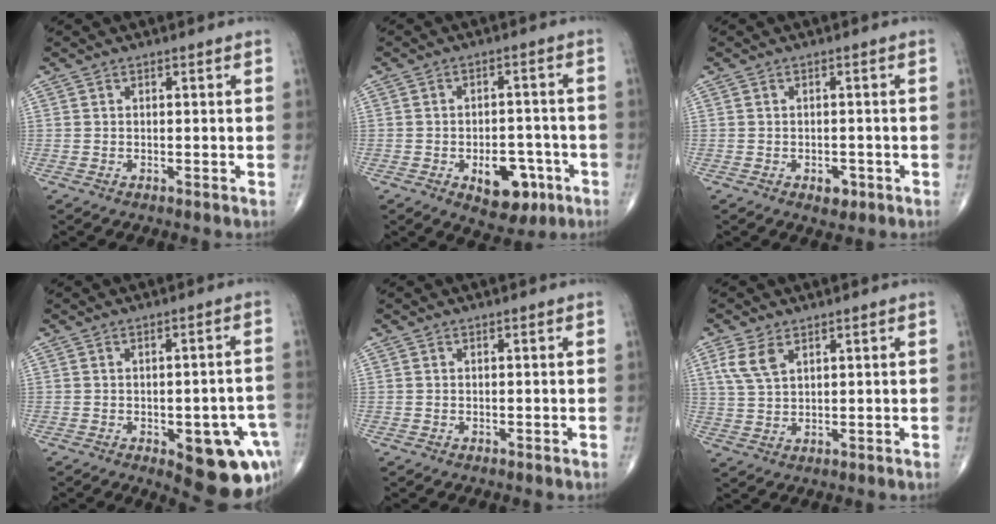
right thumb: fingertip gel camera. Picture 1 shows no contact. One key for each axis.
{"total": 9.8, "fx": -4.0, "fy": 5.8, "fz": 6.8, "tx": -0.063, "ty": 0.025, "tz": -0.047}
{"total": 2.5, "fx": -1.1, "fy": 1.6, "fz": 1.6, "tx": -0.012, "ty": 0.002, "tz": -0.012}
{"total": 15.3, "fx": -5.9, "fy": 6.7, "fz": 12.4, "tx": -0.098, "ty": 0.023, "tz": -0.055}
{"total": 0.0}
{"total": 5.3, "fx": 2.7, "fy": 2.8, "fz": 3.6, "tx": -0.077, "ty": -0.002, "tz": 0.061}